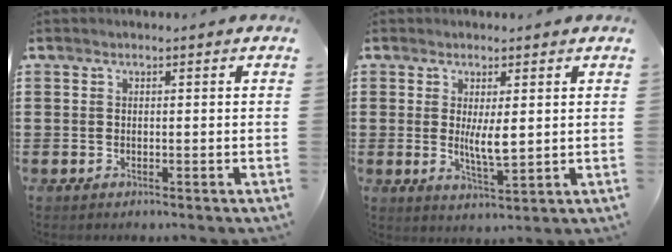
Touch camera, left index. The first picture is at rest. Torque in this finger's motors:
{"motor_torque": [1.02, -0.13, 0.59, 0.13]}